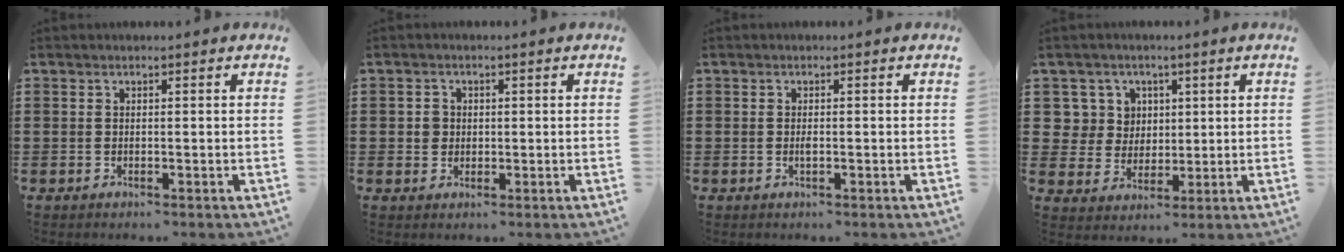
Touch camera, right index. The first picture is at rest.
{"total": 1.9, "force": [0.1, 1.8, 0.6], "torque": [-0.017, 0.010, 0.001]}
{"total": 0.9, "force": [-0.2, 0.2, 0.9], "torque": [-0.019, -0.004, -0.003]}
{"total": 6.3, "force": [2.1, 5.8, 1.3], "torque": [-0.049, 0.013, 0.038]}